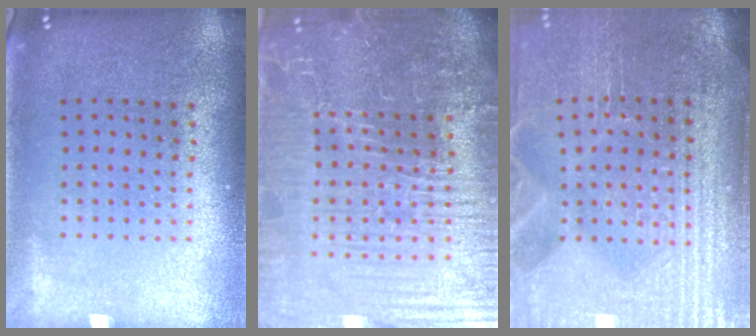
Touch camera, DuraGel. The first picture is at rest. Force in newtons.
{"total": 6.7, "press": 6.0, "slide": 3.0}
{"total": 4.2, "press": 3.9, "slide": 1.4}